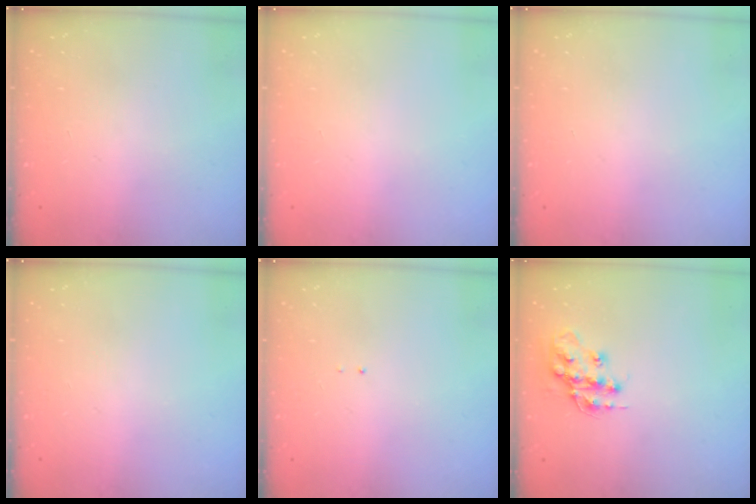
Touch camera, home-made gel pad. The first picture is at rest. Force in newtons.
{"total": 0.0}
{"total": 0.0}
{"total": 0.0}
{"total": 0.7, "press": 0.7, "slide": 0.1}
{"total": 14.0, "press": 14.0, "slide": 0.7}